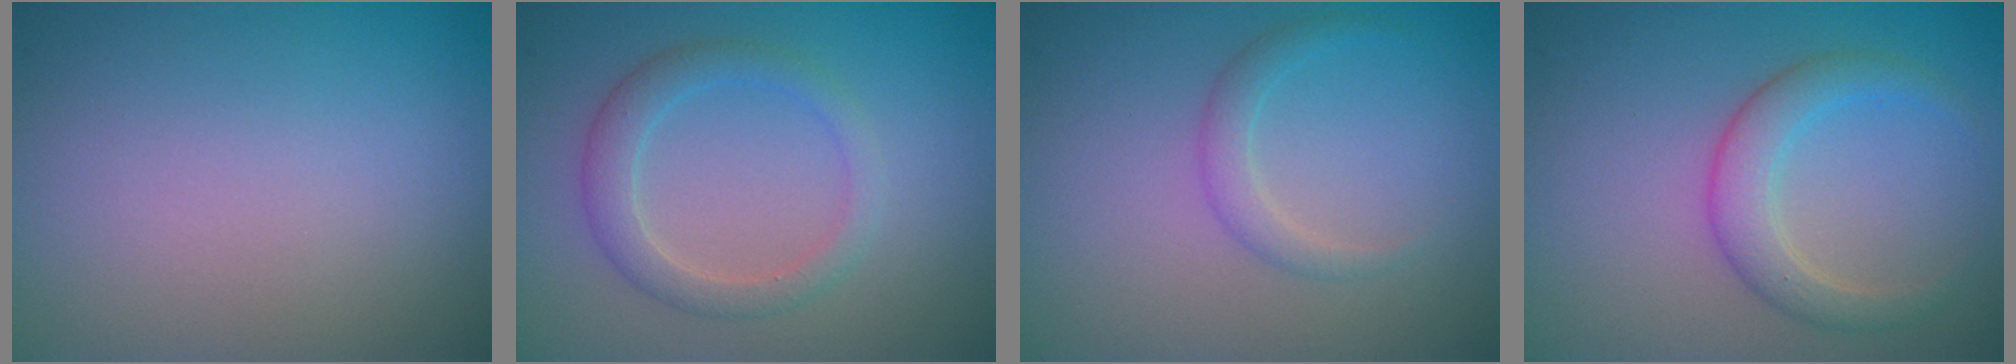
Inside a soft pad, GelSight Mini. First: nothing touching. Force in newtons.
{"total": 2.6, "press": 2.6, "slide": 0.1}
{"total": 1.5, "press": 1.5, "slide": 0.0}
{"total": 2.9, "press": 2.9, "slide": 0.3}